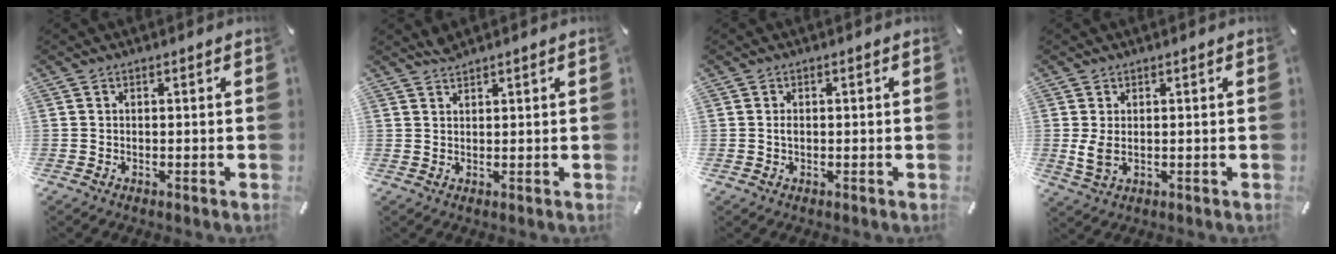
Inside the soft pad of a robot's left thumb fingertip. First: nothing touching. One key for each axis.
{"total": 1.7, "fx": 1.7, "fy": 0.3, "fz": 0.2, "tx": -0.007, "ty": -0.004, "tz": 0.034}
{"total": 1.1, "fx": 0.0, "fy": 0.7, "fz": 0.8, "tx": -0.018, "ty": 0.002, "tz": 0.000}
{"total": 4.0, "fx": 0.4, "fy": 2.4, "fz": 3.2, "tx": -0.073, "ty": -0.009, "tz": 0.004}